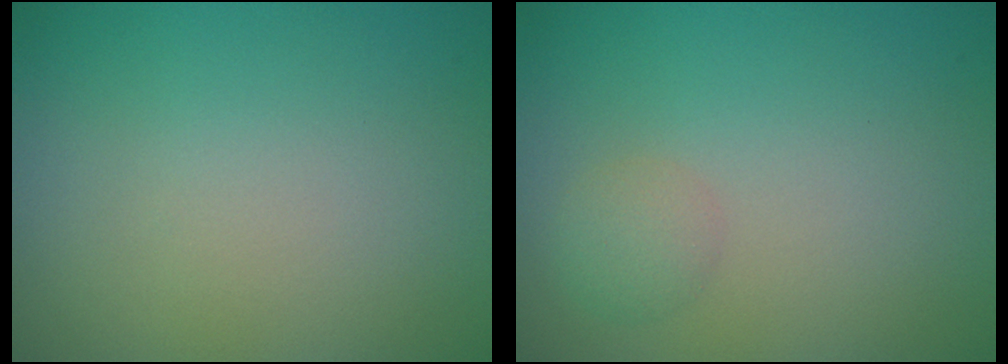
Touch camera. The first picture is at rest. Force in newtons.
{"total": 1.4, "press": 1.4, "slide": 0.1}